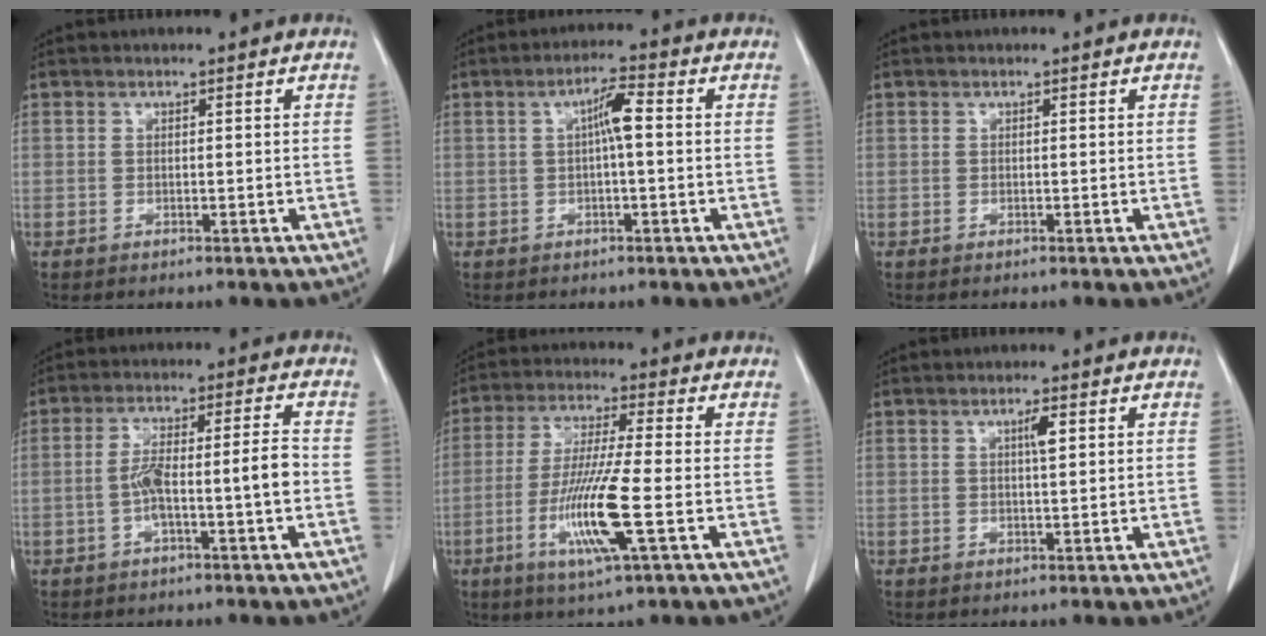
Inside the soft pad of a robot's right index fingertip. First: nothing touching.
{"total": 4.1, "force": [0.4, 0.5, 4.1], "torque": [-0.073, 0.010, 0.005]}
{"total": 0.0}
{"total": 7.5, "force": [-1.8, 0.4, 7.3], "torque": [-0.136, 0.022, -0.031]}
{"total": 11.6, "force": [-3.4, 0.0, 11.1], "torque": [-0.223, -0.018, -0.069]}
{"total": 2.1, "force": [0.8, 0.2, 1.9], "torque": [-0.035, 0.001, 0.013]}